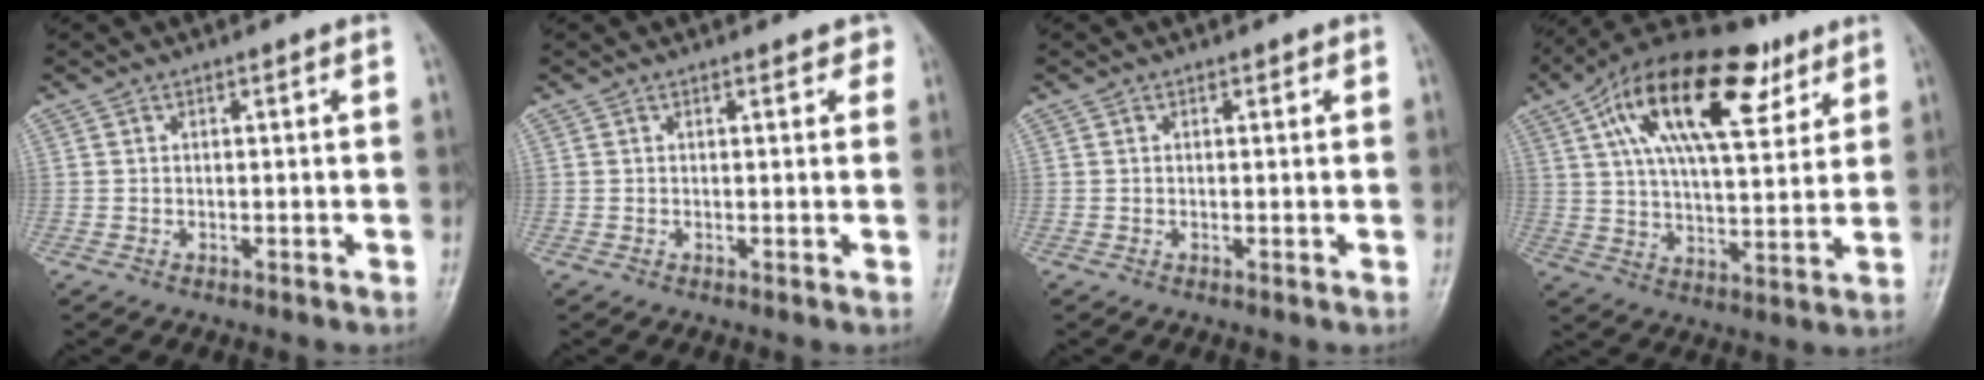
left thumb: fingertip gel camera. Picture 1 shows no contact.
{"total": 1.9, "force": [1.2, 1.1, 1.0], "torque": [0.007, -0.003, 0.008]}
{"total": 0.9, "force": [0.6, 0.7, 0.3], "torque": [0.006, -0.002, 0.004]}
{"total": 24.0, "force": [11.2, 10.7, 18.4], "torque": [-0.285, -0.002, 0.185]}